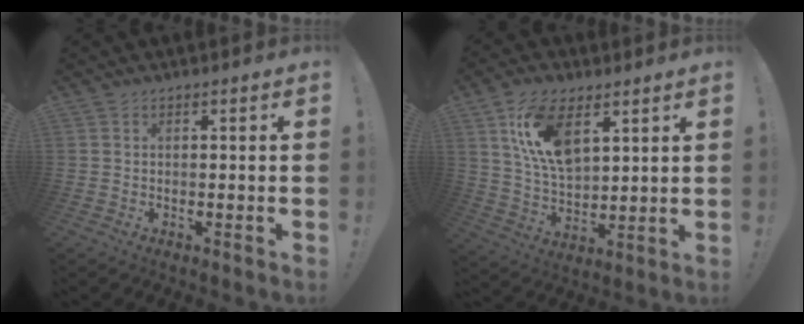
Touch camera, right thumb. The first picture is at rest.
{"total": 14.7, "force": [7.2, 8.1, 10.0], "torque": [-0.201, -0.016, 0.134]}